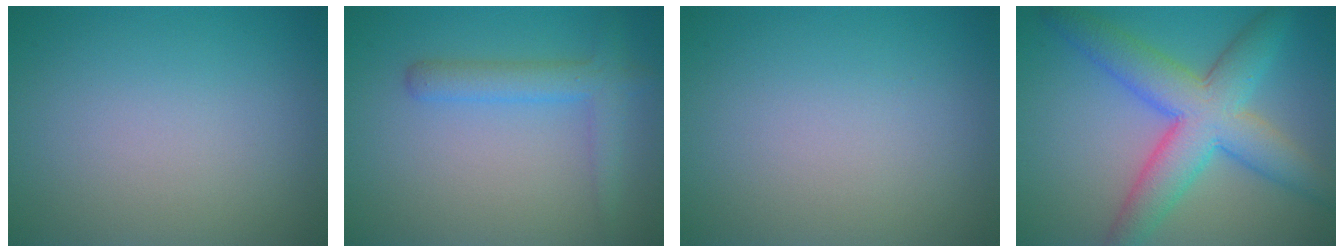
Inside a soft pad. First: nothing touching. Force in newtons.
{"total": 3.0, "press": 3.0, "slide": 0.2}
{"total": 0.0}
{"total": 8.2, "press": 8.1, "slide": 0.2}